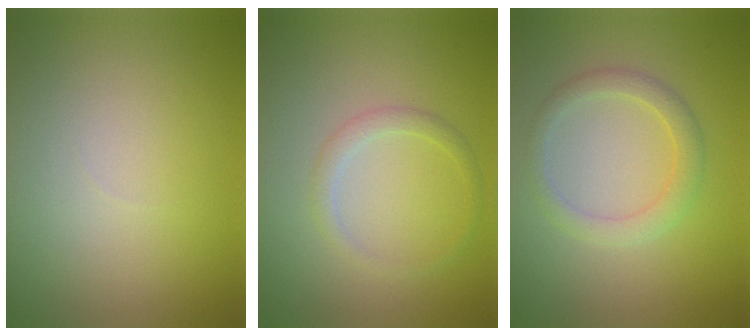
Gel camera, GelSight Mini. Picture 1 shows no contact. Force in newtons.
{"total": 1.6, "press": 1.6, "slide": 0.1}
{"total": 2.4, "press": 2.4, "slide": 0.1}